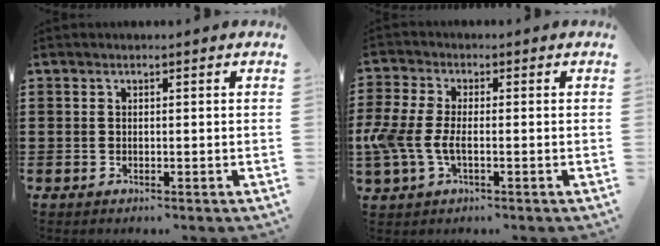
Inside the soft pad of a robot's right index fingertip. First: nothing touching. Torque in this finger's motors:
{"motor_torque": [1.45, -0.47, 0.32, 0.21]}